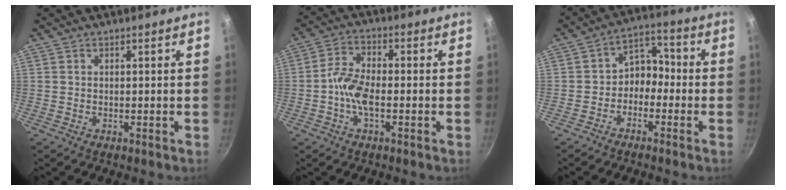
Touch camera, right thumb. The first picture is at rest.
{"total": 7.3, "force": [-1.6, 3.4, 6.3], "torque": [-0.130, 0.016, -0.037]}
{"total": 6.8, "force": [-2.0, 5.1, 4.1], "torque": [-0.033, 0.042, -0.050]}